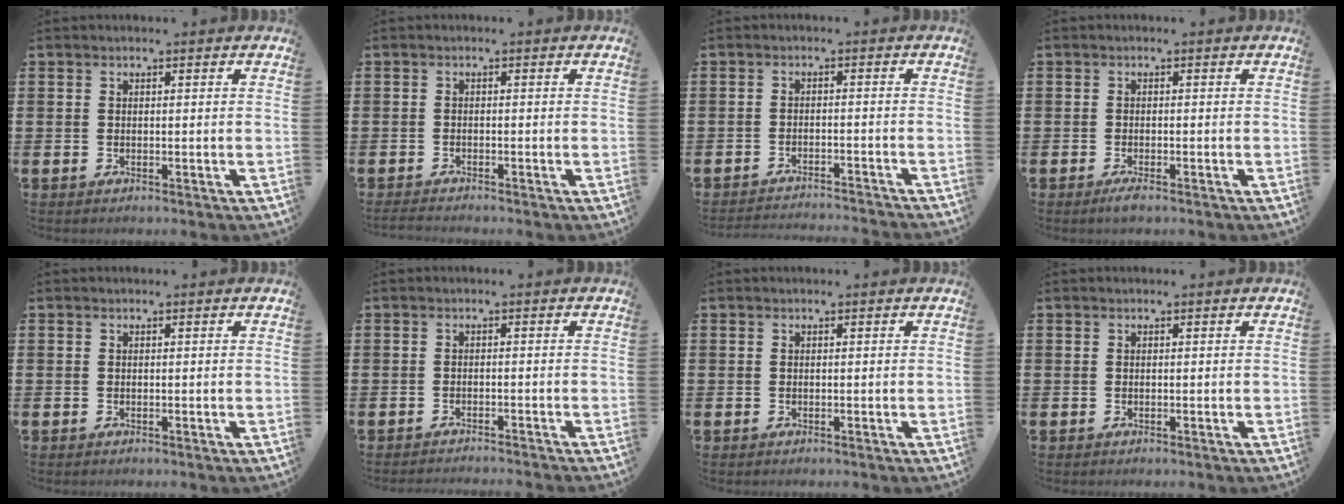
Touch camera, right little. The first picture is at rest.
{"total": 1.0, "force": [-0.9, 0.0, 0.4], "torque": [-0.007, -0.001, -0.018]}
{"total": 2.1, "force": [-2.1, -0.3, 0.0], "torque": [-0.001, 0.004, -0.045]}
{"total": 1.4, "force": [-0.7, 0.3, 1.1], "torque": [-0.021, 0.001, -0.013]}
{"total": 0.0}
{"total": 1.0, "force": [-1.0, -0.3, 0.0], "torque": [0.000, 0.001, -0.021]}
{"total": 0.0}
{"total": 0.0}